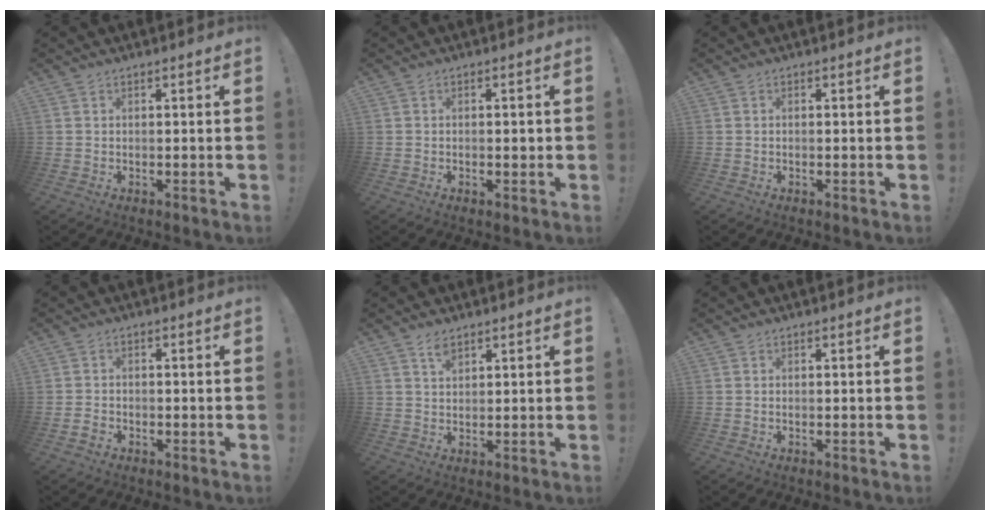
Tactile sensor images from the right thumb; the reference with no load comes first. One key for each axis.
{"total": 1.1, "fx": -0.2, "fy": 0.8, "fz": 0.8, "tx": -0.006, "ty": 0.003, "tz": -0.005}
{"total": 0.0}
{"total": 2.4, "fx": -1.5, "fy": 1.5, "fz": 1.0, "tx": -0.012, "ty": 0.010, "tz": -0.027}
{"total": 3.4, "fx": 2.3, "fy": 1.5, "fz": 1.9, "tx": -0.021, "ty": -0.015, "tz": 0.039}
{"total": 0.0}